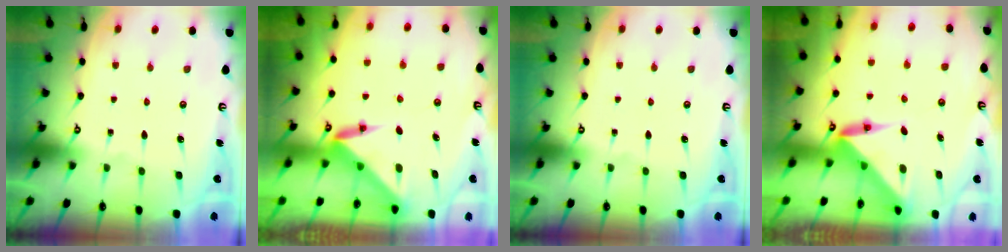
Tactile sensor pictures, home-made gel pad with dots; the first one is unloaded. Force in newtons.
{"total": 3.5, "press": 3.5, "slide": 0.2}
{"total": 0.0}
{"total": 5.5, "press": 5.5, "slide": 0.3}